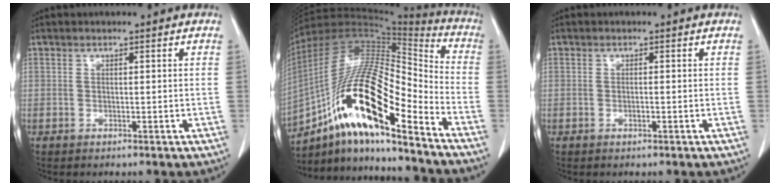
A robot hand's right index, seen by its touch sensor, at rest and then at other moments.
{"total": 22.1, "force": [-12.7, 4.2, 17.7], "torque": [-0.342, -0.002, -0.224]}
{"total": 0.7, "force": [-0.3, 0.1, 0.6], "torque": [-0.014, 0.001, -0.002]}